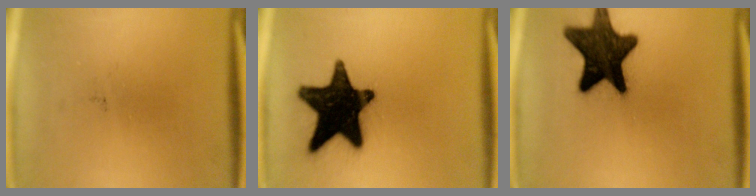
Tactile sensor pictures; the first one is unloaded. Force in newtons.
{"total": 19.6}
{"total": 16.1}